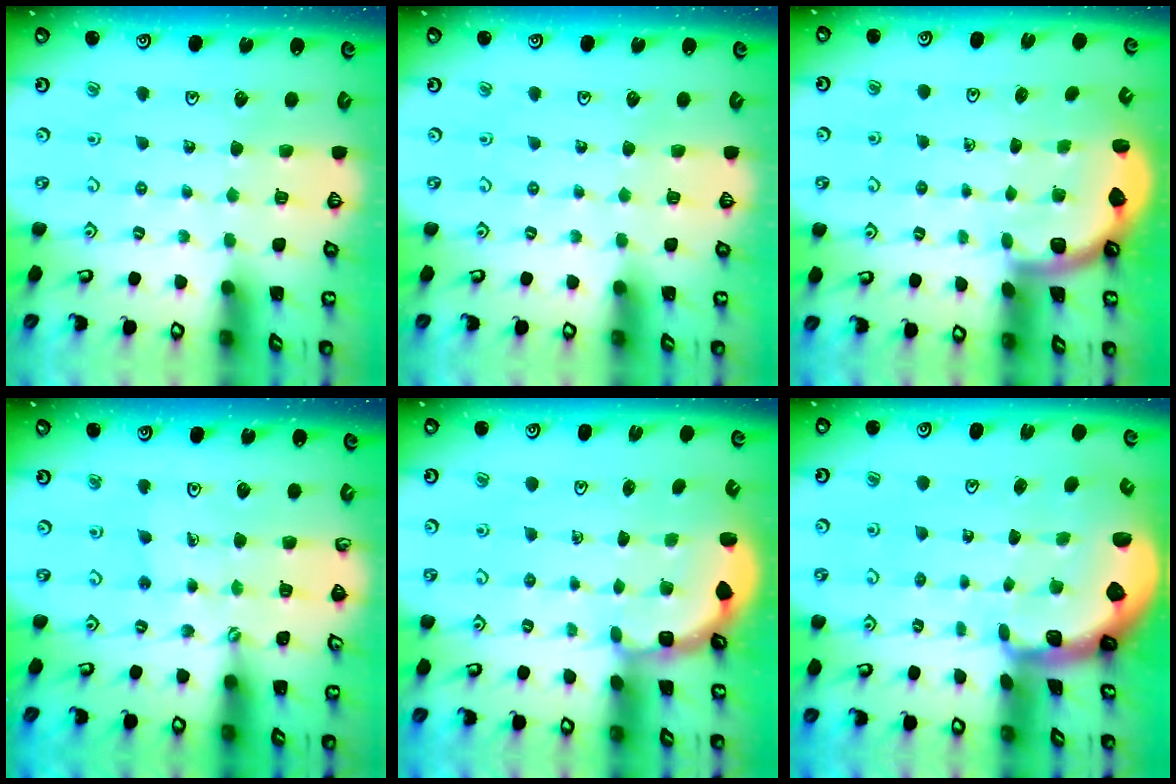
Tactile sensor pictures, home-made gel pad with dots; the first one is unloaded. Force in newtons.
{"total": 0.0}
{"total": 1.8, "press": 1.8, "slide": 0.1}
{"total": 2.5, "press": 2.2, "slide": 1.3}
{"total": 2.7, "press": 2.3, "slide": 1.4}
{"total": 2.6, "press": 2.5, "slide": 0.6}